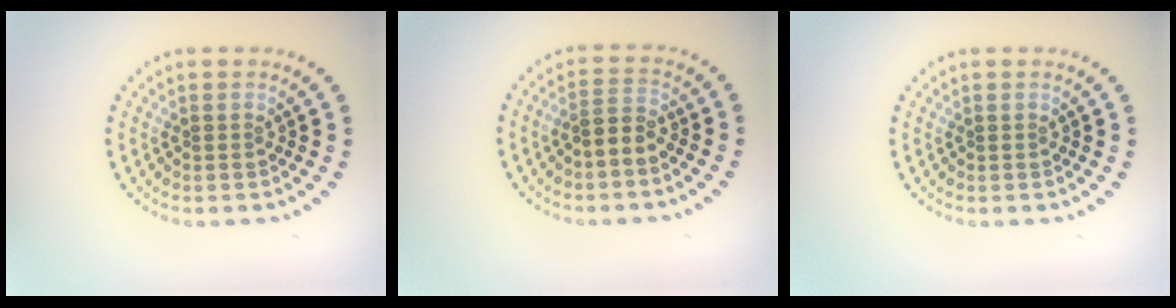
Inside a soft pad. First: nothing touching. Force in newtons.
{"total": 2.0, "press": 1.8, "slide": 0.9}
{"total": 0.0}